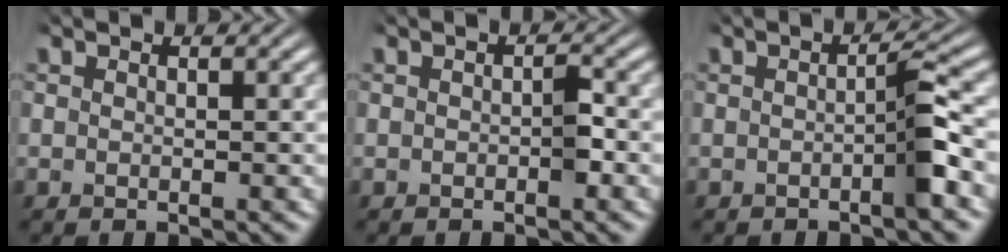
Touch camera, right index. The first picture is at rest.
{"total": 1.0, "force": [-0.3, 0.3, 0.9], "torque": [-0.011, -0.001, -0.004]}
{"total": 2.3, "force": [-0.5, 0.0, 2.3], "torque": [-0.022, 0.009, -0.014]}